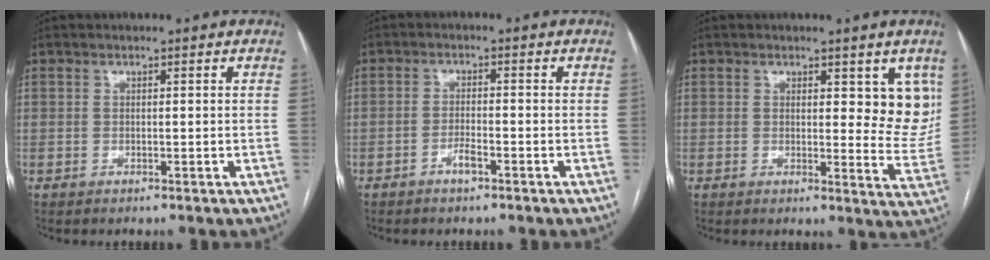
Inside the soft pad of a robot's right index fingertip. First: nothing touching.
{"total": 2.4, "force": [-1.6, 0.5, 1.7], "torque": [-0.031, 0.002, -0.029]}
{"total": 7.2, "force": [3.1, 2.7, 5.9], "torque": [-0.051, -0.019, 0.033]}